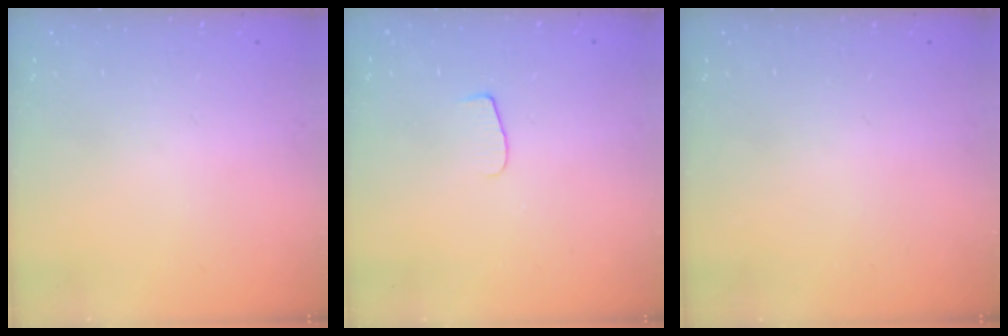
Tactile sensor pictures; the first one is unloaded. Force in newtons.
{"total": 6.0, "press": 6.0, "slide": 0.6}
{"total": 0.0}